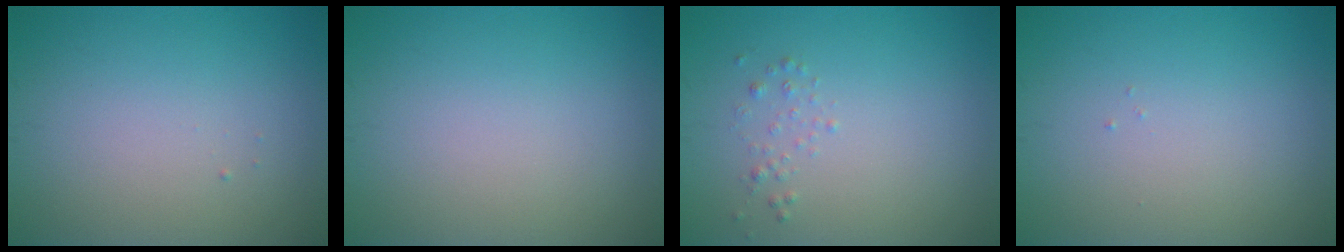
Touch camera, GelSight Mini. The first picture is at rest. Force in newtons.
{"total": 0.0}
{"total": 0.7, "press": 0.7, "slide": 0.0}
{"total": 0.0}